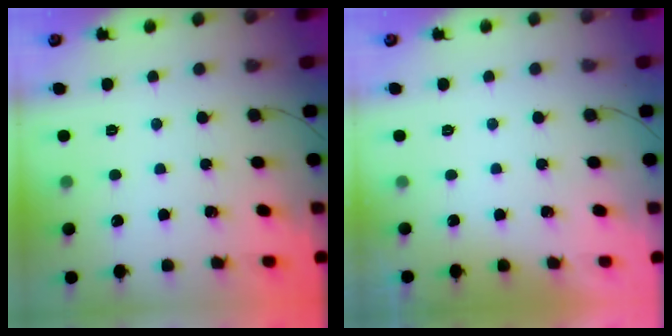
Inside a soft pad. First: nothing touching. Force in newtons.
{"total": 0.0}